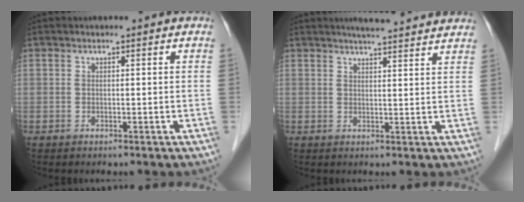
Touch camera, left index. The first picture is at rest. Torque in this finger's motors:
{"motor_torque": [-0.32, -0.40, 0.37, 0.07]}